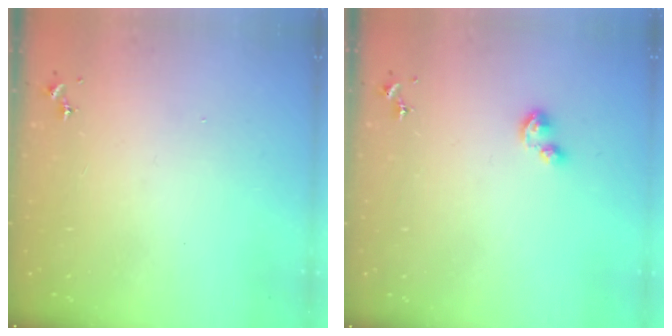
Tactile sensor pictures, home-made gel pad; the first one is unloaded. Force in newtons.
{"total": 3.0, "press": 3.0, "slide": 0.3}